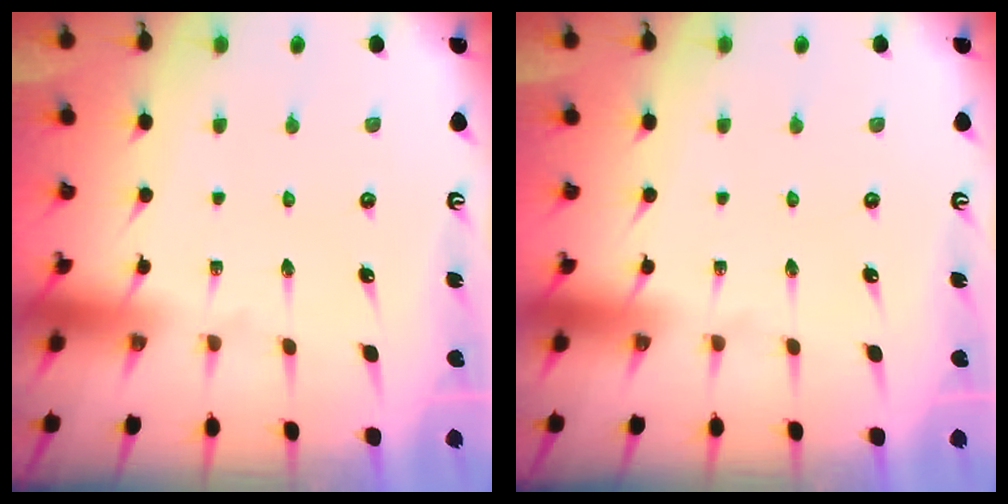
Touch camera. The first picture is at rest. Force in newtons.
{"total": 0.0}